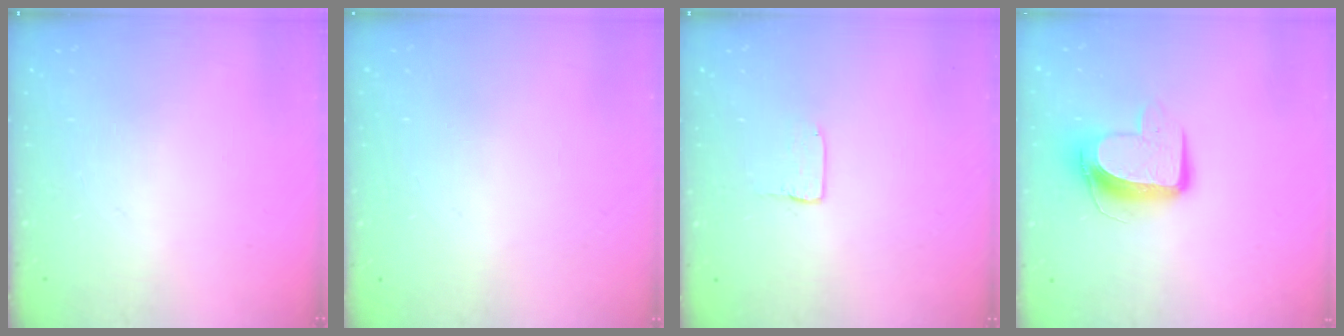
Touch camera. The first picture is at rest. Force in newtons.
{"total": 0.0}
{"total": 2.0, "press": 2.0, "slide": 0.0}
{"total": 10.6, "press": 10.6, "slide": 0.2}